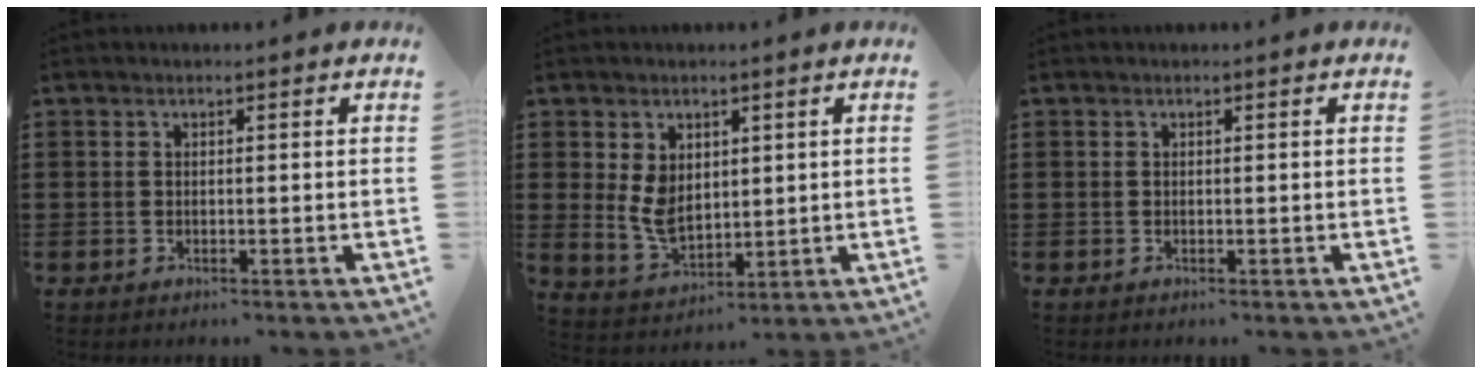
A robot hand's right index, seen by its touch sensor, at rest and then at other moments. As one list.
[{"total": 6.1, "force": [1.5, 4.1, 4.2], "torque": [-0.094, 0.000, 0.025]}, {"total": 0.0}]